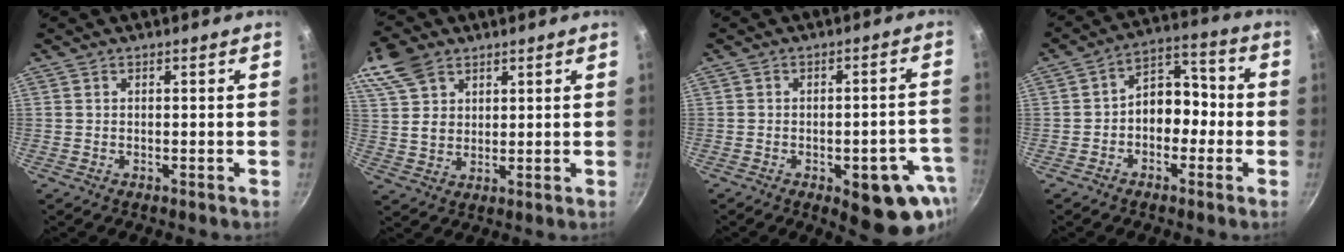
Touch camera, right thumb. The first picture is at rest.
{"total": 10.4, "force": [5.9, 7.0, 4.9], "torque": [-0.081, -0.010, 0.116]}
{"total": 13.8, "force": [-5.7, 6.1, 11.0], "torque": [-0.079, 0.022, -0.067]}
{"total": 9.0, "force": [-1.8, 6.6, 5.8], "torque": [-0.031, 0.048, -0.042]}